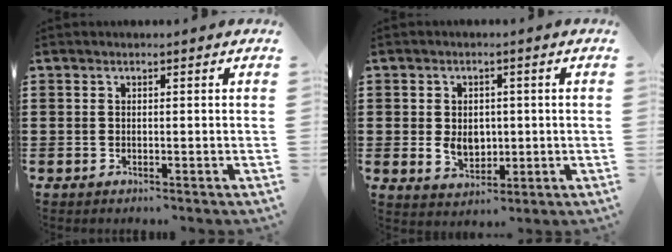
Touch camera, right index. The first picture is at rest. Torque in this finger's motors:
{"motor_torque": [2.14, 0.00, 0.16, 0.12]}